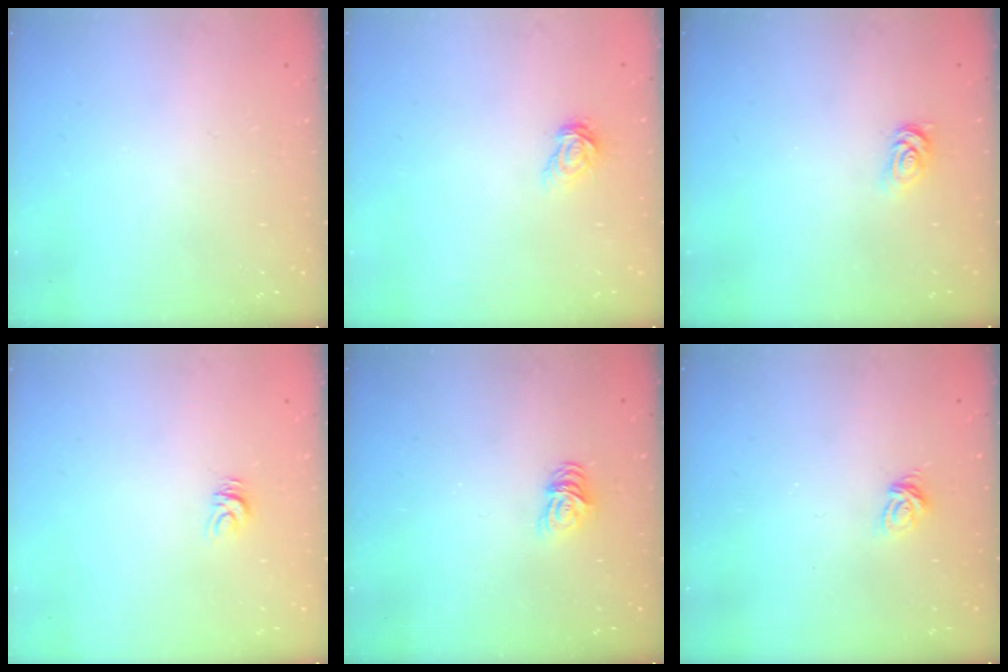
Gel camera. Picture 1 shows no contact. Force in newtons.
{"total": 4.9, "press": 4.9, "slide": 0.1}
{"total": 2.5, "press": 2.5, "slide": 0.3}
{"total": 3.9, "press": 3.9, "slide": 0.2}
{"total": 6.2, "press": 6.2, "slide": 0.7}
{"total": 5.6, "press": 5.6, "slide": 0.4}